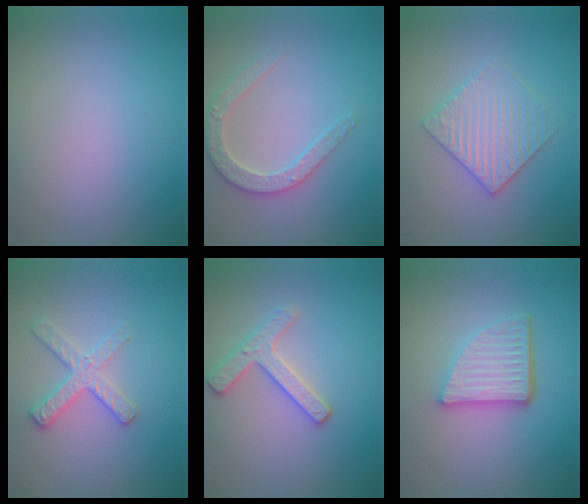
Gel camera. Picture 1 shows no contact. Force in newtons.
{"total": 2.8, "press": 2.7, "slide": 0.5}
{"total": 3.4, "press": 3.4, "slide": 0.7}
{"total": 2.6, "press": 2.4, "slide": 0.9}
{"total": 2.7, "press": 2.6, "slide": 0.7}
{"total": 5.4, "press": 3.7, "slide": 3.9}